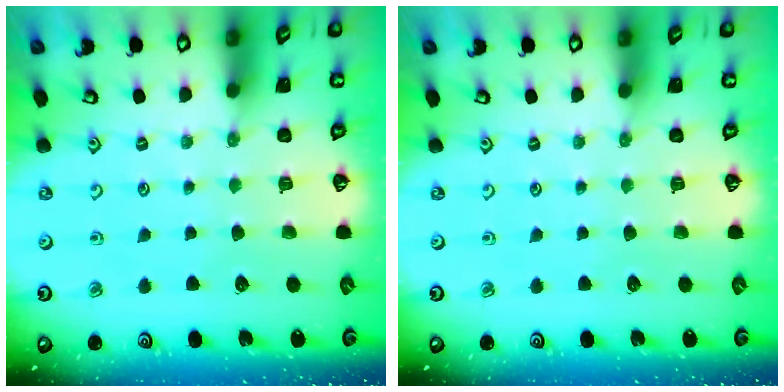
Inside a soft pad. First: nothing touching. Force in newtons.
{"total": 0.0}